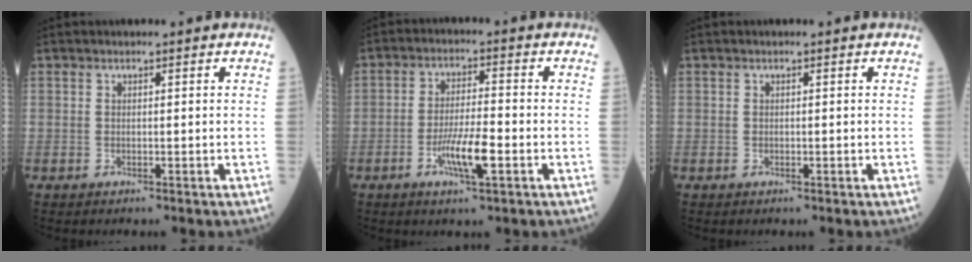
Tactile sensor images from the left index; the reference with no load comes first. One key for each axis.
{"total": 6.4, "fx": -2.7, "fy": 0.7, "fz": 5.7, "tx": -0.106, "ty": -0.007, "tz": -0.049}
{"total": 0.0}